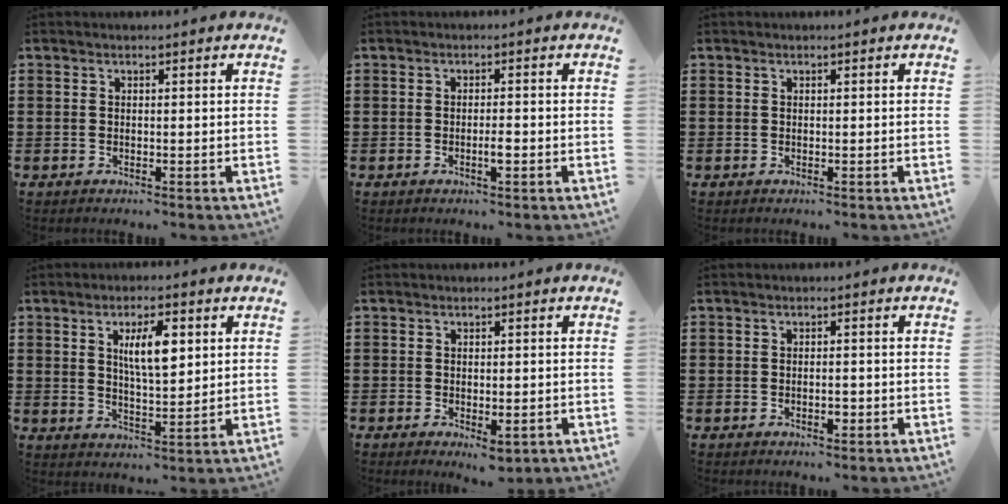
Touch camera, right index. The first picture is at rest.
{"total": 1.9, "force": [-0.7, 0.4, 1.8], "torque": [-0.031, 0.000, -0.013]}
{"total": 0.0}
{"total": 6.9, "force": [2.1, 2.3, 6.1], "torque": [-0.117, 0.004, 0.033]}
{"total": 2.0, "force": [-1.1, 1.0, 1.4], "torque": [-0.025, 0.000, -0.019]}
{"total": 1.6, "force": [-0.6, 0.7, 1.3], "torque": [-0.024, -0.001, -0.011]}